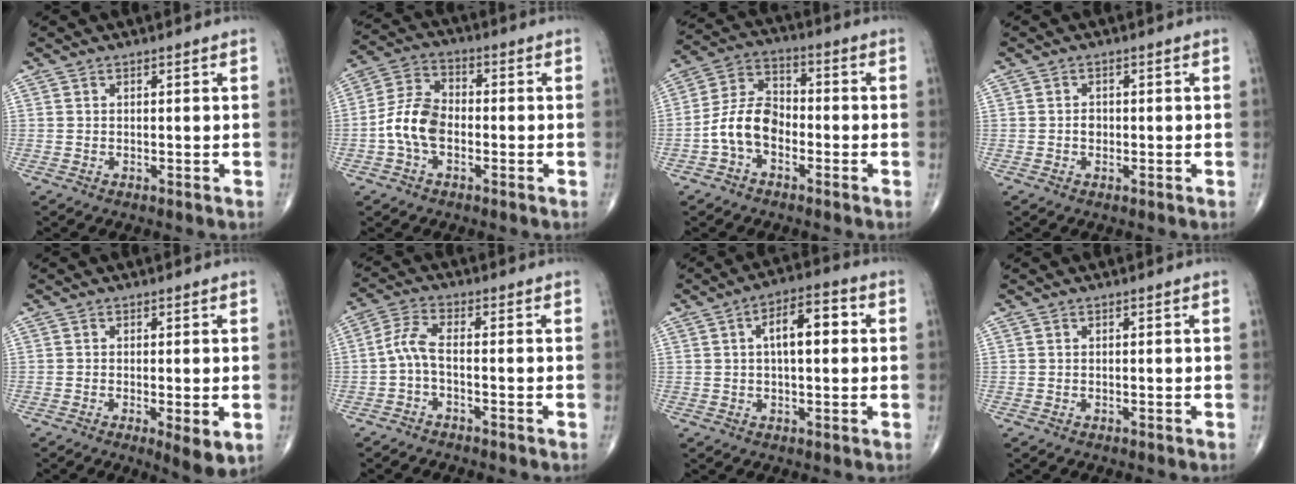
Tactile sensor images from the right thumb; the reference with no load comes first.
{"total": 8.9, "force": [-2.1, 5.6, 6.5], "torque": [-0.126, 0.029, -0.050]}
{"total": 9.4, "force": [-3.1, 6.1, 6.5], "torque": [-0.116, 0.038, -0.069]}
{"total": 1.4, "force": [-0.3, 1.1, 0.8], "torque": [-0.007, 0.004, -0.006]}
{"total": 5.0, "force": [-1.3, 1.3, 4.7], "torque": [-0.074, -0.015, -0.020]}
{"total": 4.4, "force": [-1.4, 1.3, 4.0], "torque": [-0.092, 0.023, -0.034]}
{"total": 8.9, "force": [1.5, 3.9, 7.8], "torque": [-0.107, 0.022, 0.015]}
{"total": 0.0}